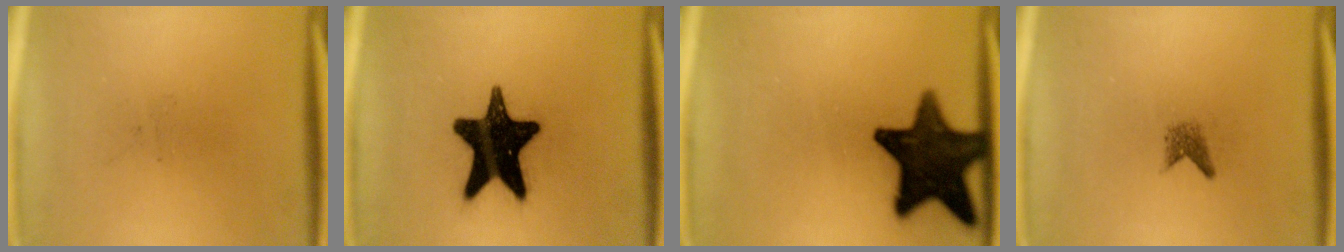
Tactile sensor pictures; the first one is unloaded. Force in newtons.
{"total": 18.0}
{"total": 15.8}
{"total": 1.5}